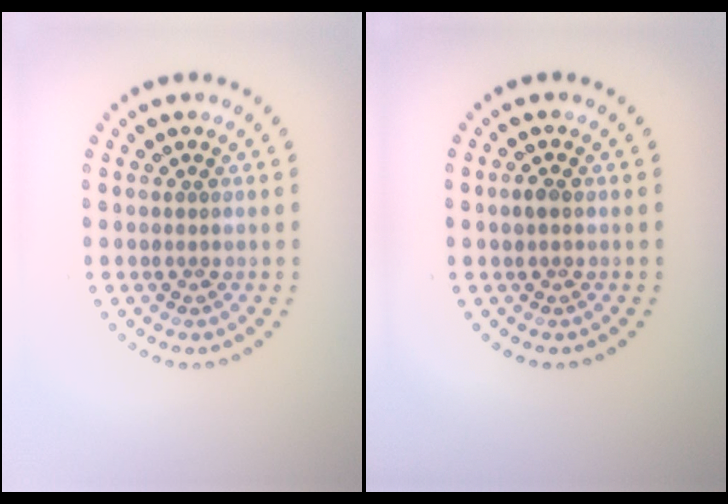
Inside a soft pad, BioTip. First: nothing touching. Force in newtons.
{"total": 1.2, "press": 1.2, "slide": 0.1}